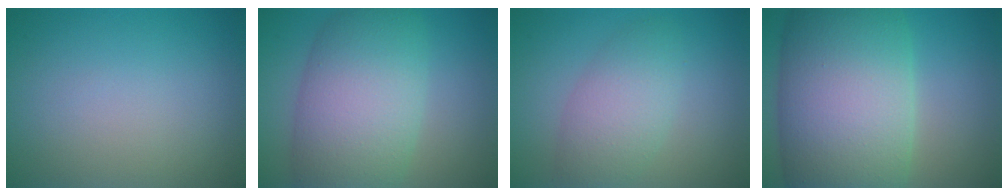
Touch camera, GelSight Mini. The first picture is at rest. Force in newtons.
{"total": 10.1, "press": 10.1, "slide": 0.7}
{"total": 4.2, "press": 4.2, "slide": 0.1}
{"total": 15.4, "press": 15.4, "slide": 0.4}